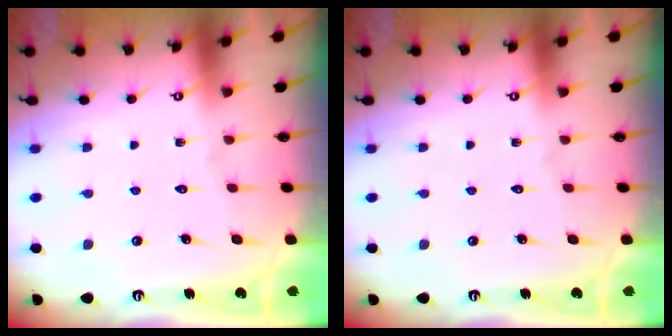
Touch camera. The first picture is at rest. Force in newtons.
{"total": 0.0}